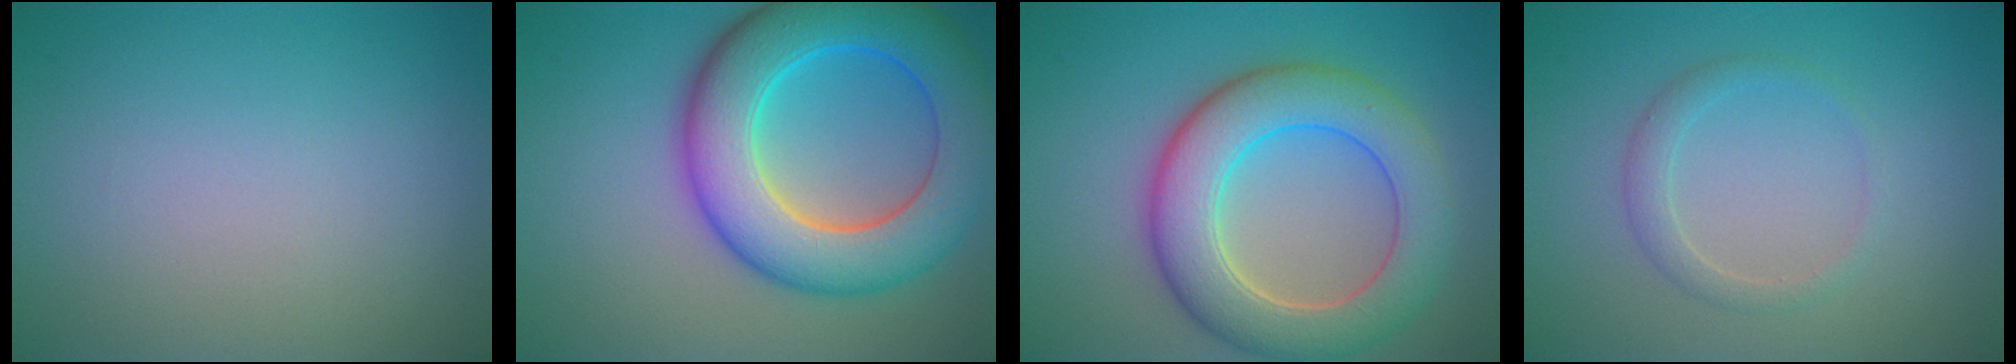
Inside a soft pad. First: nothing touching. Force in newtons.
{"total": 10.5, "press": 10.5, "slide": 0.2}
{"total": 8.1, "press": 8.1, "slide": 0.6}
{"total": 1.7, "press": 1.7, "slide": 0.2}